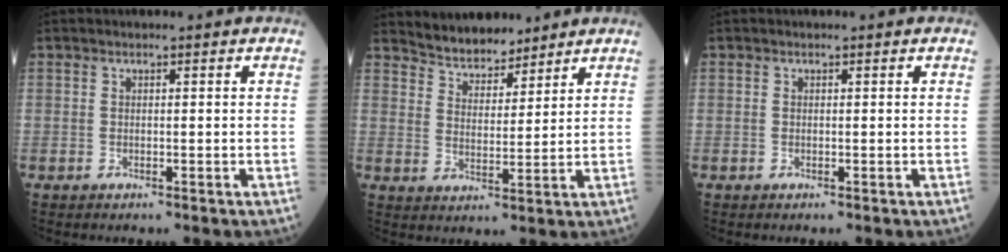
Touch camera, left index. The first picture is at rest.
{"total": 6.7, "force": [6.3, 2.0, 1.2], "torque": [-0.028, 0.015, 0.119]}
{"total": 0.0}